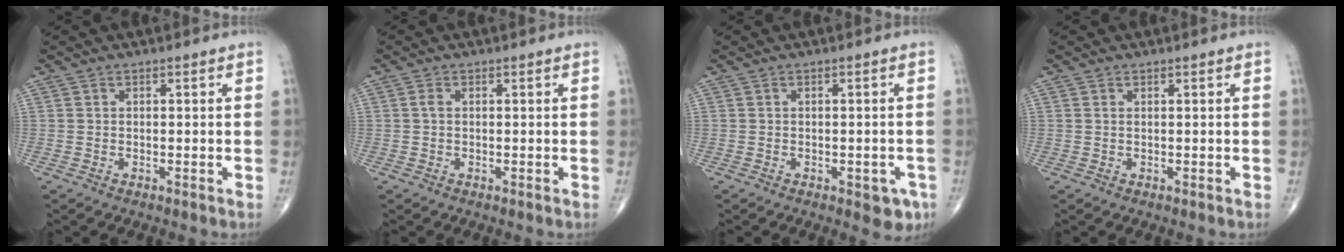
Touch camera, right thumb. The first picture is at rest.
{"total": 1.0, "force": [0.1, 0.7, 0.8], "torque": [-0.015, 0.001, -0.002]}
{"total": 4.4, "force": [-2.0, 2.2, 3.3], "torque": [-0.017, 0.005, -0.020]}
{"total": 0.0}